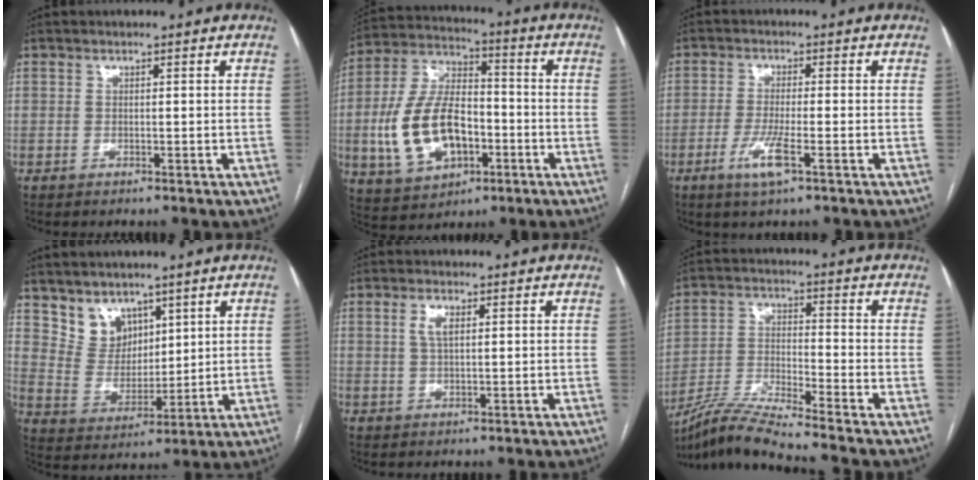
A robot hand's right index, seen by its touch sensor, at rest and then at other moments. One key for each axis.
{"total": 15.5, "fx": -3.6, "fy": 8.6, "fz": 12.4, "tx": -0.267, "ty": 0.015, "tz": -0.057}
{"total": 5.3, "fx": -2.4, "fy": 0.4, "fz": 4.7, "tx": -0.098, "ty": -0.011, "tz": -0.046}
{"total": 6.9, "fx": 4.8, "fy": 4.7, "fz": 1.4, "tx": -0.033, "ty": 0.010, "tz": 0.105}
{"total": 2.7, "fx": 0.9, "fy": 0.9, "fz": 2.4, "tx": -0.052, "ty": 0.004, "tz": 0.019}
{"total": 10.6, "fx": -9.5, "fy": -2.1, "fz": 4.1, "tx": -0.082, "ty": -0.015, "tz": -0.181}